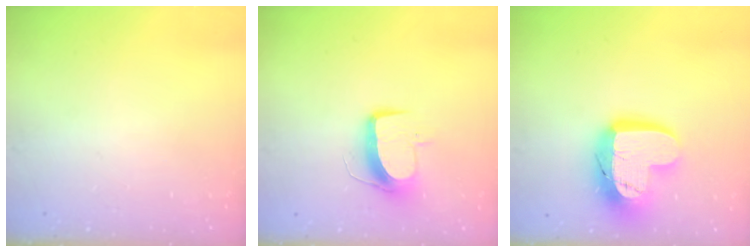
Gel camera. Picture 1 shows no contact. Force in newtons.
{"total": 9.8, "press": 9.7, "slide": 1.0}
{"total": 17.0, "press": 17.0, "slide": 1.3}